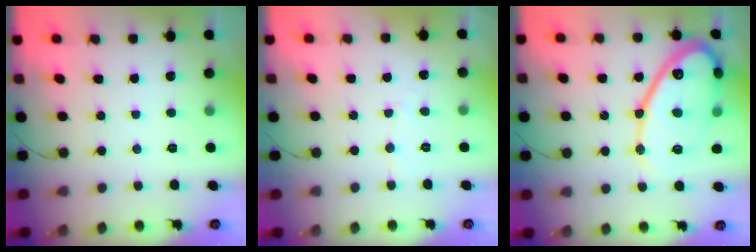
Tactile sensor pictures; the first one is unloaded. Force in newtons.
{"total": 2.5, "press": 2.5, "slide": 0.2}
{"total": 19.6, "press": 19.6, "slide": 1.6}